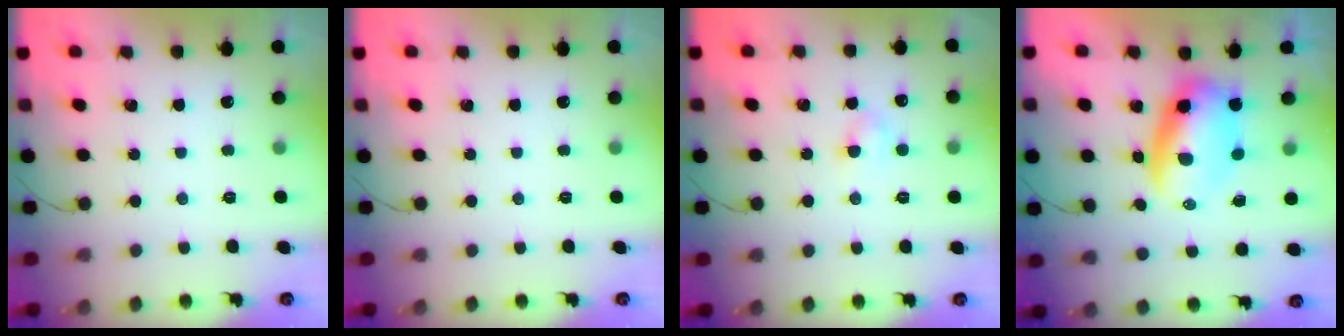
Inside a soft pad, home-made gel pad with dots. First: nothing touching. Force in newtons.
{"total": 0.0}
{"total": 3.5, "press": 3.3, "slide": 1.3}
{"total": 7.9, "press": 7.6, "slide": 2.4}